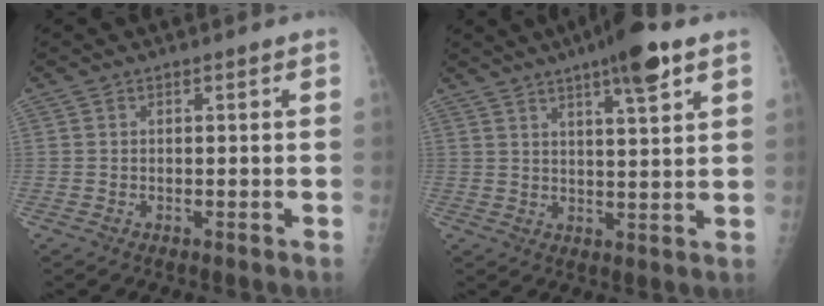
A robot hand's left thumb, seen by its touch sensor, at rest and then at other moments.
{"total": 9.9, "force": [5.9, 1.7, 7.8], "torque": [-0.114, -0.019, 0.087]}